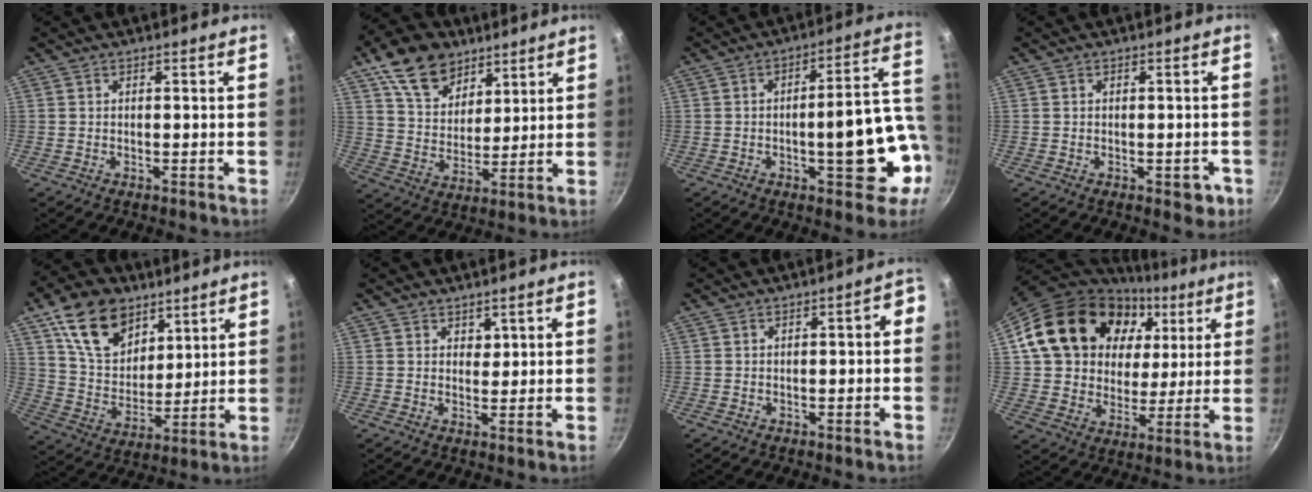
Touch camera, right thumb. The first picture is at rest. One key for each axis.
{"total": 14.7, "fx": 8.8, "fy": 9.5, "fz": 6.9, "tx": -0.084, "ty": -0.031, "tz": 0.162}
{"total": 15.6, "fx": -3.7, "fy": 5.8, "fz": 14.0, "tx": -0.148, "ty": 0.037, "tz": -0.045}
{"total": 3.4, "fx": -1.2, "fy": 2.1, "fz": 2.4, "tx": -0.011, "ty": 0.009, "tz": -0.010}
{"total": 17.0, "fx": 9.5, "fy": 11.0, "fz": 8.8, "tx": -0.114, "ty": -0.039, "tz": 0.179}
{"total": 1.6, "fx": 1.1, "fy": 1.1, "fz": 0.2, "tx": 0.006, "ty": -0.005, "tz": 0.018}
{"total": 3.2, "fx": -0.8, "fy": 1.4, "fz": 2.8, "tx": -0.025, "ty": 0.031, "tz": -0.004}
{"total": 24.5, "fx": 8.6, "fy": 18.8, "fz": 13.1, "tx": -0.216, "ty": 0.011, "tz": 0.152}